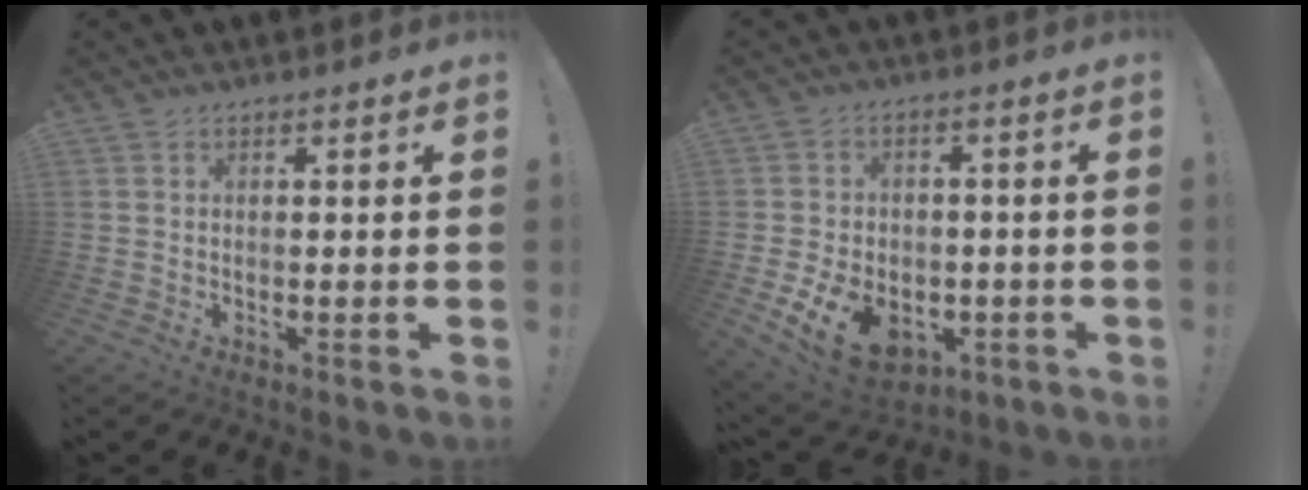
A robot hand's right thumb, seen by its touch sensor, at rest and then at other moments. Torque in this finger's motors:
{"motor_torque": [1.14, 1.40, 0.70, -0.60, 0.37]}